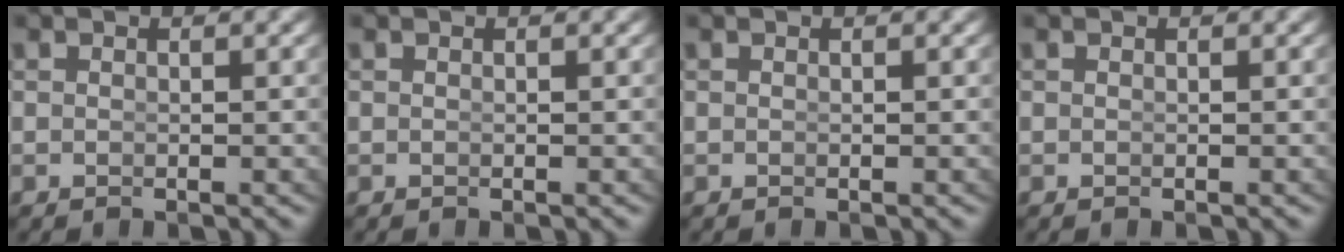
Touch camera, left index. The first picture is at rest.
{"total": 0.0}
{"total": 0.0}
{"total": 0.0}